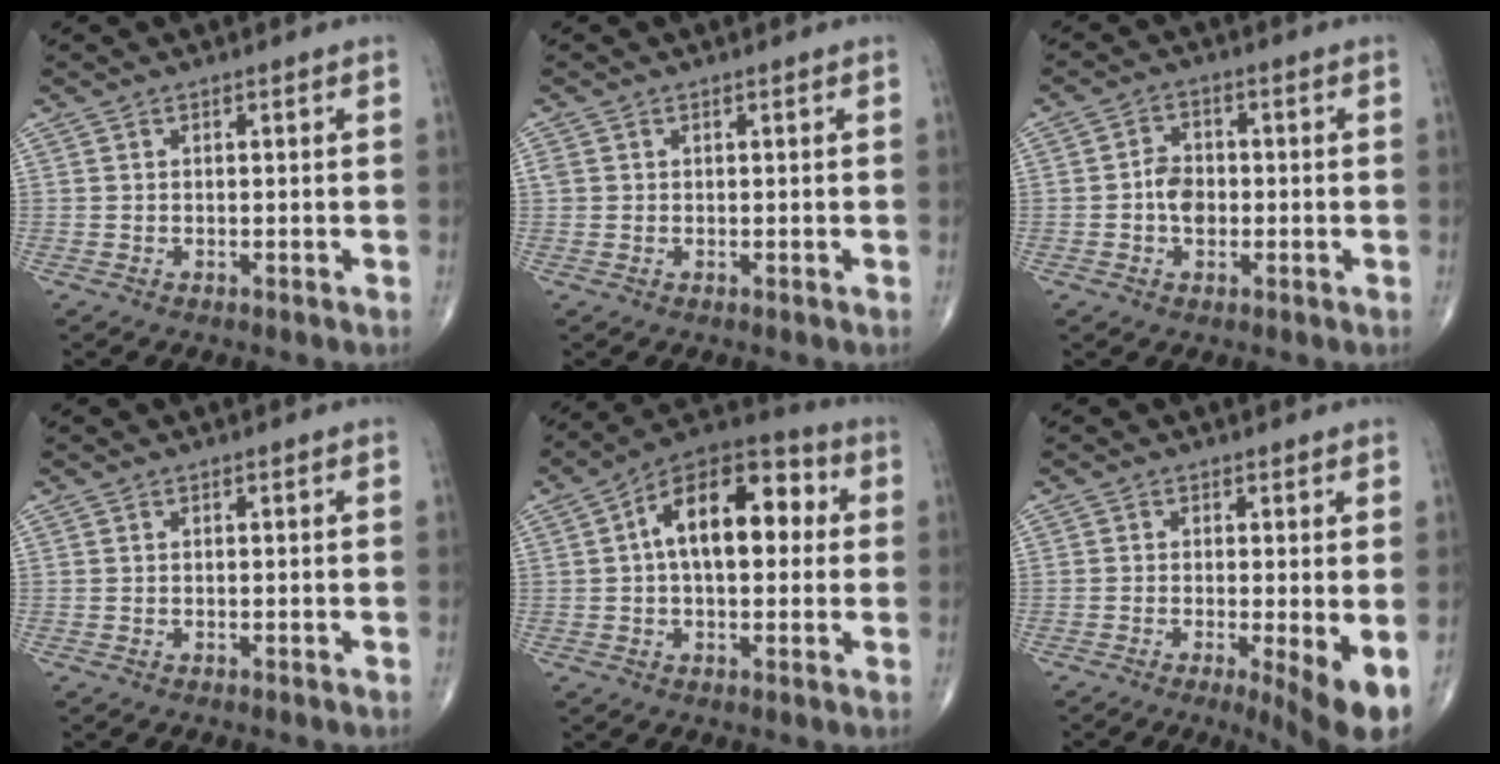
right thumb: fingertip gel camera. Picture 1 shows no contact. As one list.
[{"total": 1.3, "force": [0.4, 1.2, 0.5], "torque": [-0.005, 0.005, 0.008]}, {"total": 4.8, "force": [-0.8, 3.5, 3.2], "torque": [-0.040, 0.012, -0.020]}, {"total": 0.0}, {"total": 16.7, "force": [2.7, 9.0, 13.8], "torque": [-0.189, 0.037, 0.030]}, {"total": 7.4, "force": [-1.8, 1.5, 7.0], "torque": [-0.110, -0.021, -0.029]}]